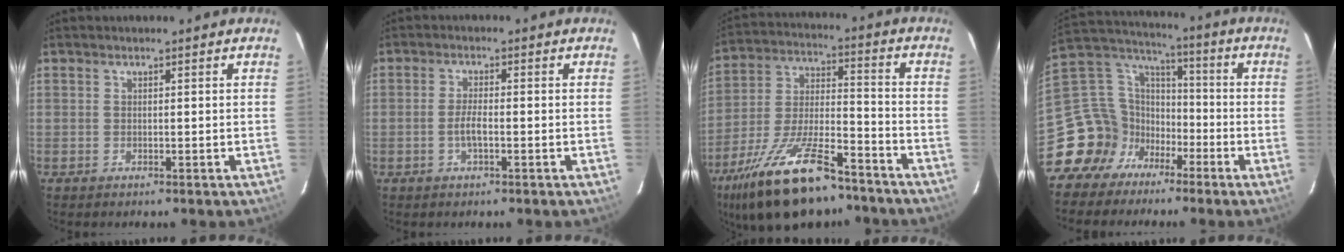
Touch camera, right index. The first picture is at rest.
{"total": 2.9, "force": [-1.0, 0.7, 2.6], "torque": [-0.055, 0.000, -0.019]}
{"total": 22.1, "force": [-15.4, 7.6, 13.9], "torque": [-0.276, -0.024, -0.258]}
{"total": 13.8, "force": [-7.4, 11.0, 3.9], "torque": [-0.091, 0.050, -0.137]}